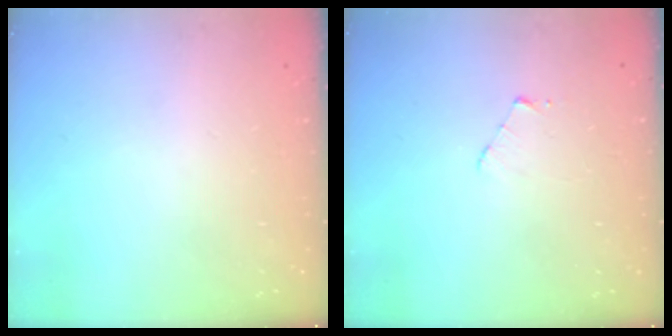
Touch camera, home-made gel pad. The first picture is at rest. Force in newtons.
{"total": 3.7, "press": 3.7, "slide": 0.4}